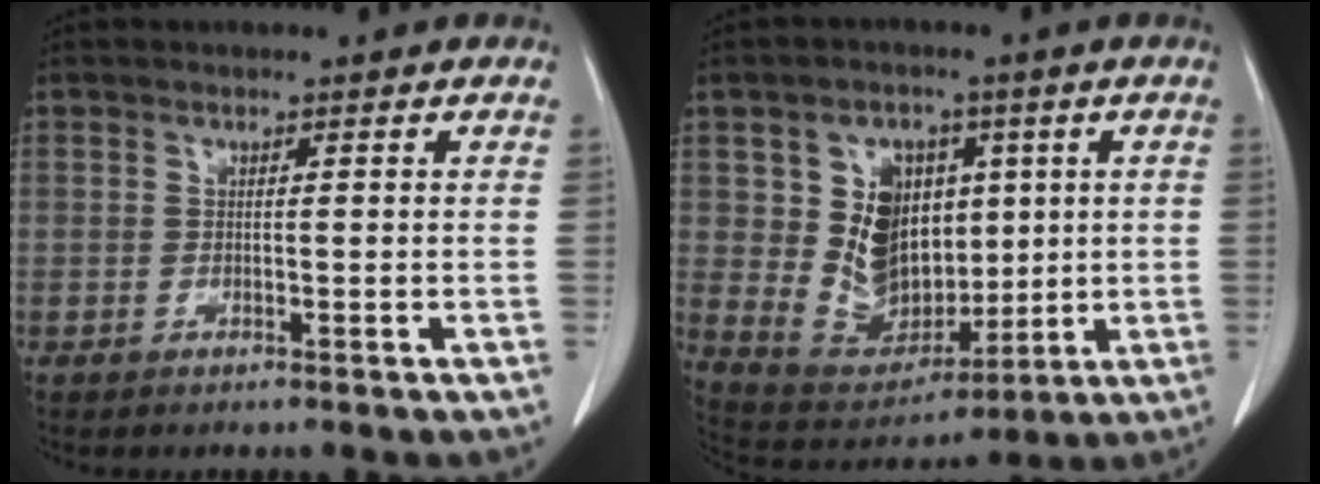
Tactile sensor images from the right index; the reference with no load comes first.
{"total": 12.8, "force": [2.4, 9.9, 7.8], "torque": [-0.153, 0.027, 0.067]}